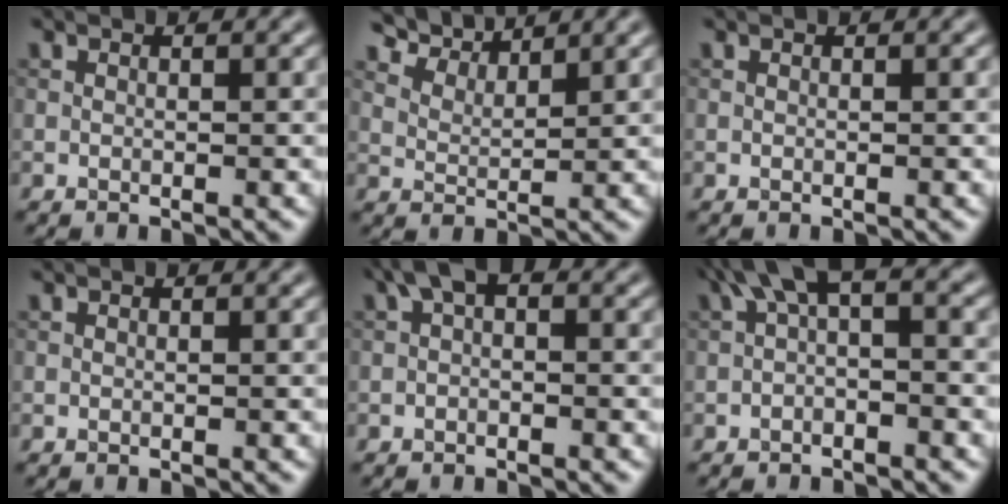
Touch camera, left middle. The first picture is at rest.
{"total": 4.7, "force": [4.4, 1.1, 1.4], "torque": [-0.042, 0.002, 0.088]}
{"total": 0.0}
{"total": 0.0}
{"total": 2.2, "force": [0.3, 1.2, 1.9], "torque": [-0.028, 0.012, -0.002]}
{"total": 4.1, "force": [0.4, 1.7, 3.8], "torque": [-0.057, 0.018, -0.005]}